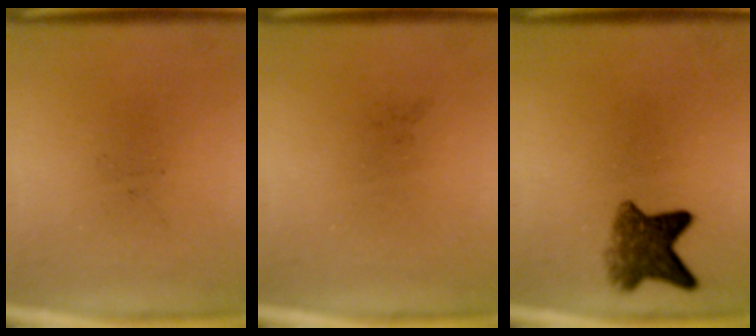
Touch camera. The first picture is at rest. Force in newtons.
{"total": 0.0}
{"total": 5.7}